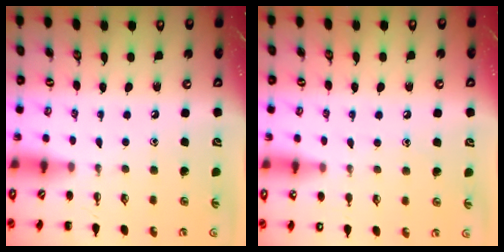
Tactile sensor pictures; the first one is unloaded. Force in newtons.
{"total": 6.4, "press": 6.2, "slide": 1.8}